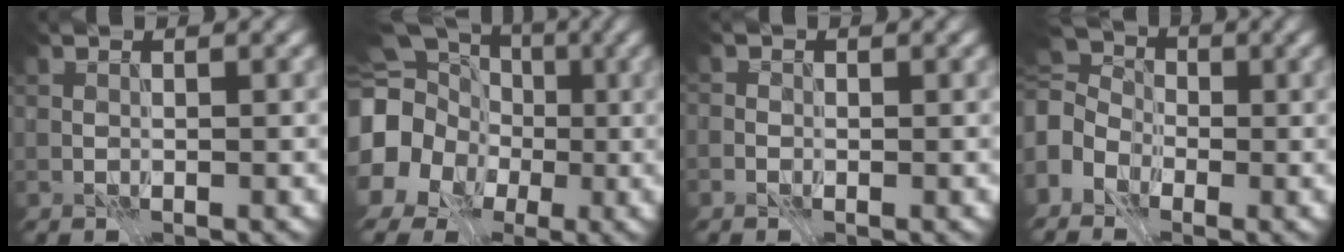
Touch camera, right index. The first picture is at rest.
{"total": 19.1, "force": [-2.1, 17.8, 6.5], "torque": [-0.183, -0.013, -0.076]}
{"total": 1.1, "force": [-0.3, 1.0, 0.3], "torque": [0.002, 0.000, -0.009]}
{"total": 6.0, "force": [-1.8, 4.5, 3.5], "torque": [-0.092, 0.000, -0.049]}